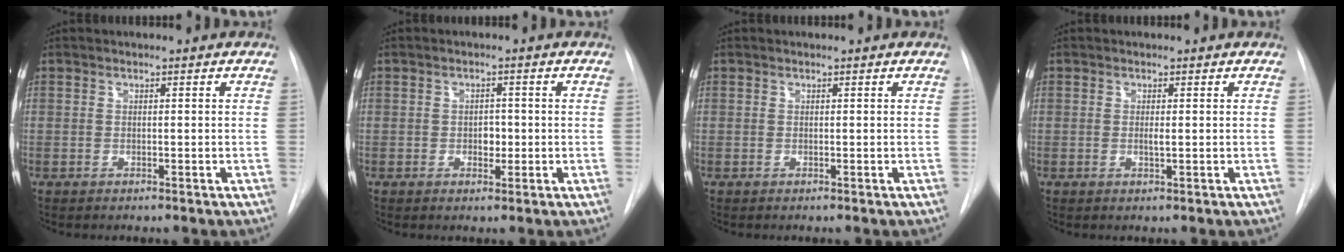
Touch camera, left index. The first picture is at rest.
{"total": 2.0, "force": [-0.3, 1.4, 1.4], "torque": [-0.019, 0.002, -0.003]}
{"total": 0.0}
{"total": 0.8, "force": [0.1, 0.1, 0.8], "torque": [-0.020, -0.003, 0.002]}